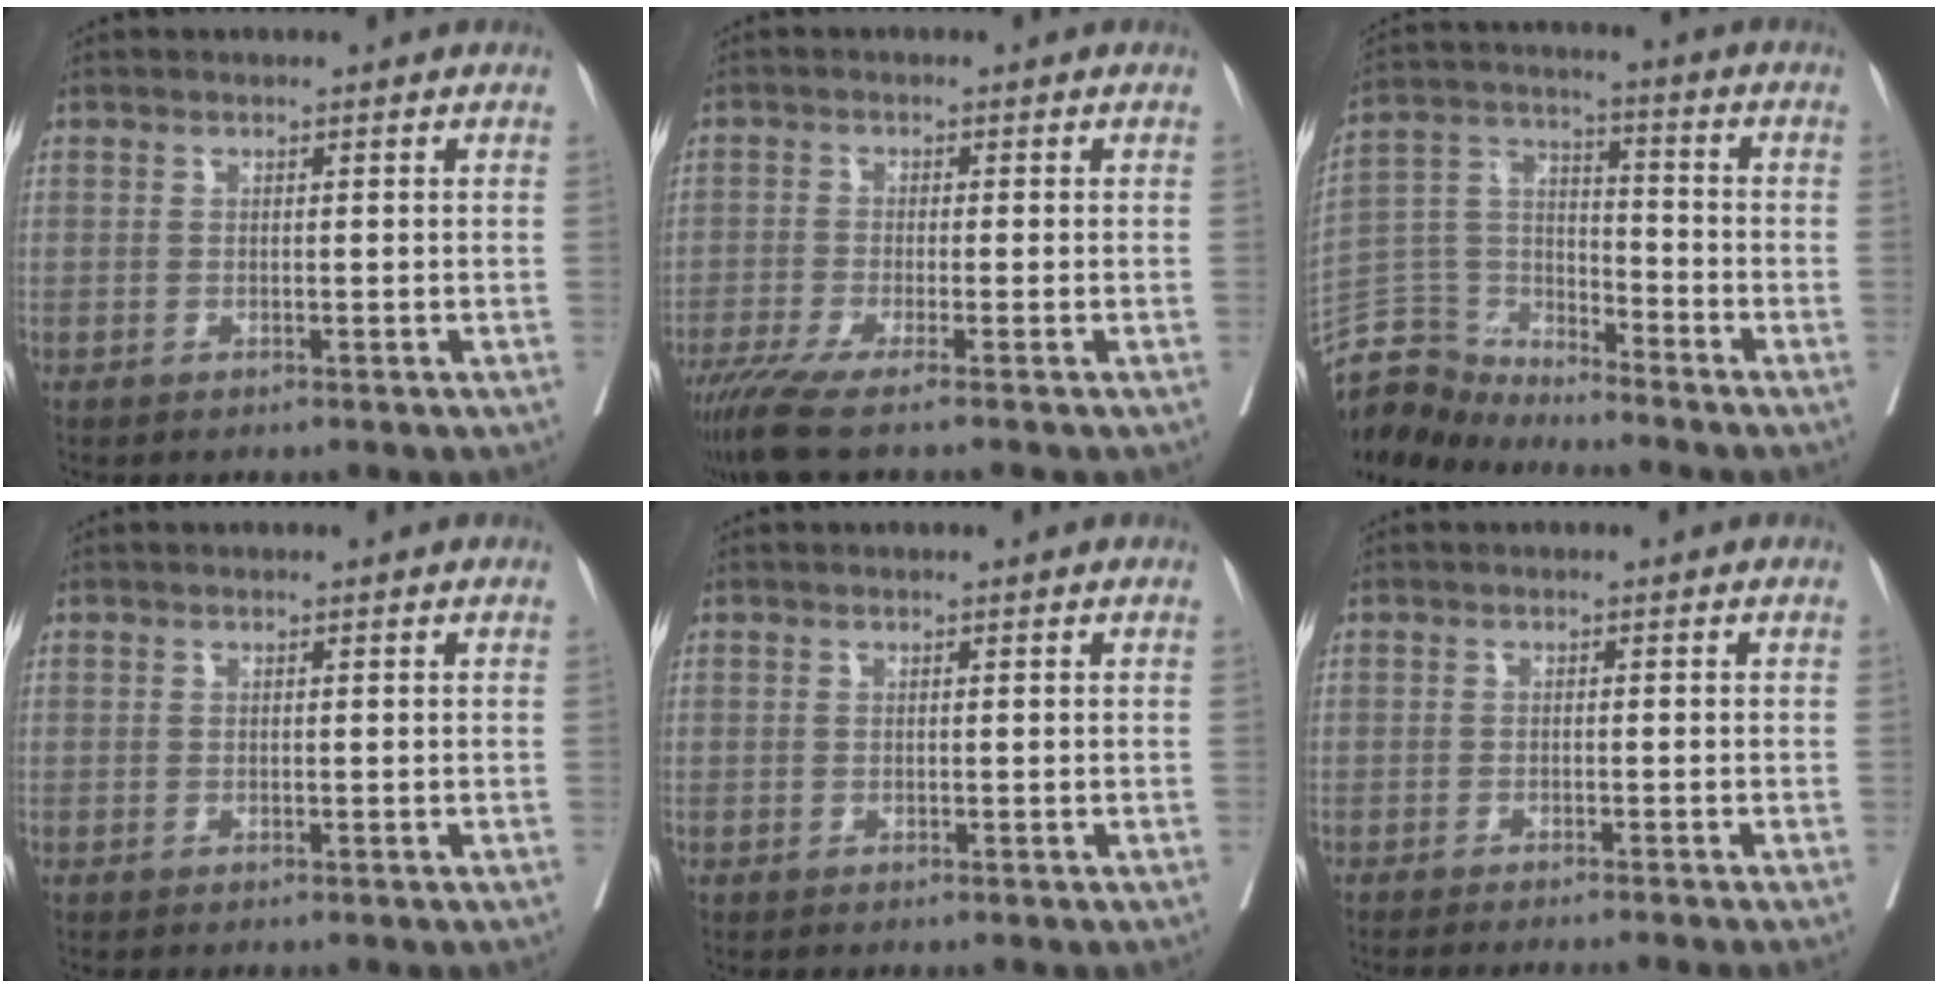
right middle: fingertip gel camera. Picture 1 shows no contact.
{"total": 7.1, "force": [-5.3, -0.5, 4.7], "torque": [-0.074, -0.021, -0.092]}
{"total": 8.3, "force": [-8.2, 1.4, -0.7], "torque": [0.011, 0.028, -0.163]}
{"total": 0.0}
{"total": 0.0}
{"total": 7.7, "force": [-6.8, -1.3, 3.3], "torque": [-0.012, -0.018, -0.089]}